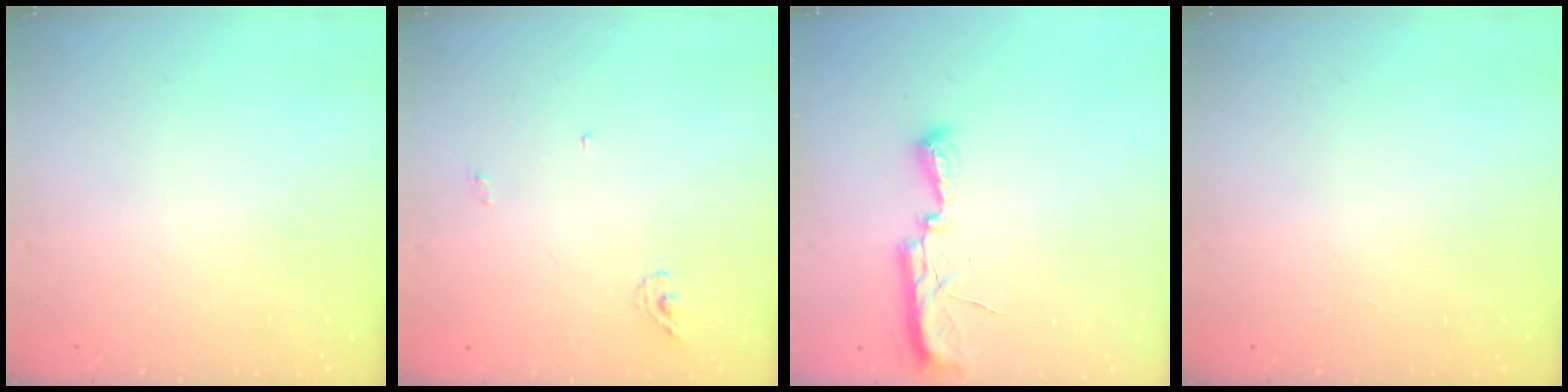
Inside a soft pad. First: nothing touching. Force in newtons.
{"total": 4.3, "press": 4.3, "slide": 0.1}
{"total": 8.8, "press": 8.2, "slide": 3.2}
{"total": 0.0}